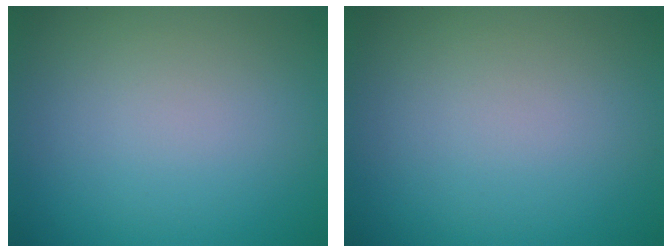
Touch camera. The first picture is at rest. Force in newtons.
{"total": 0.0}